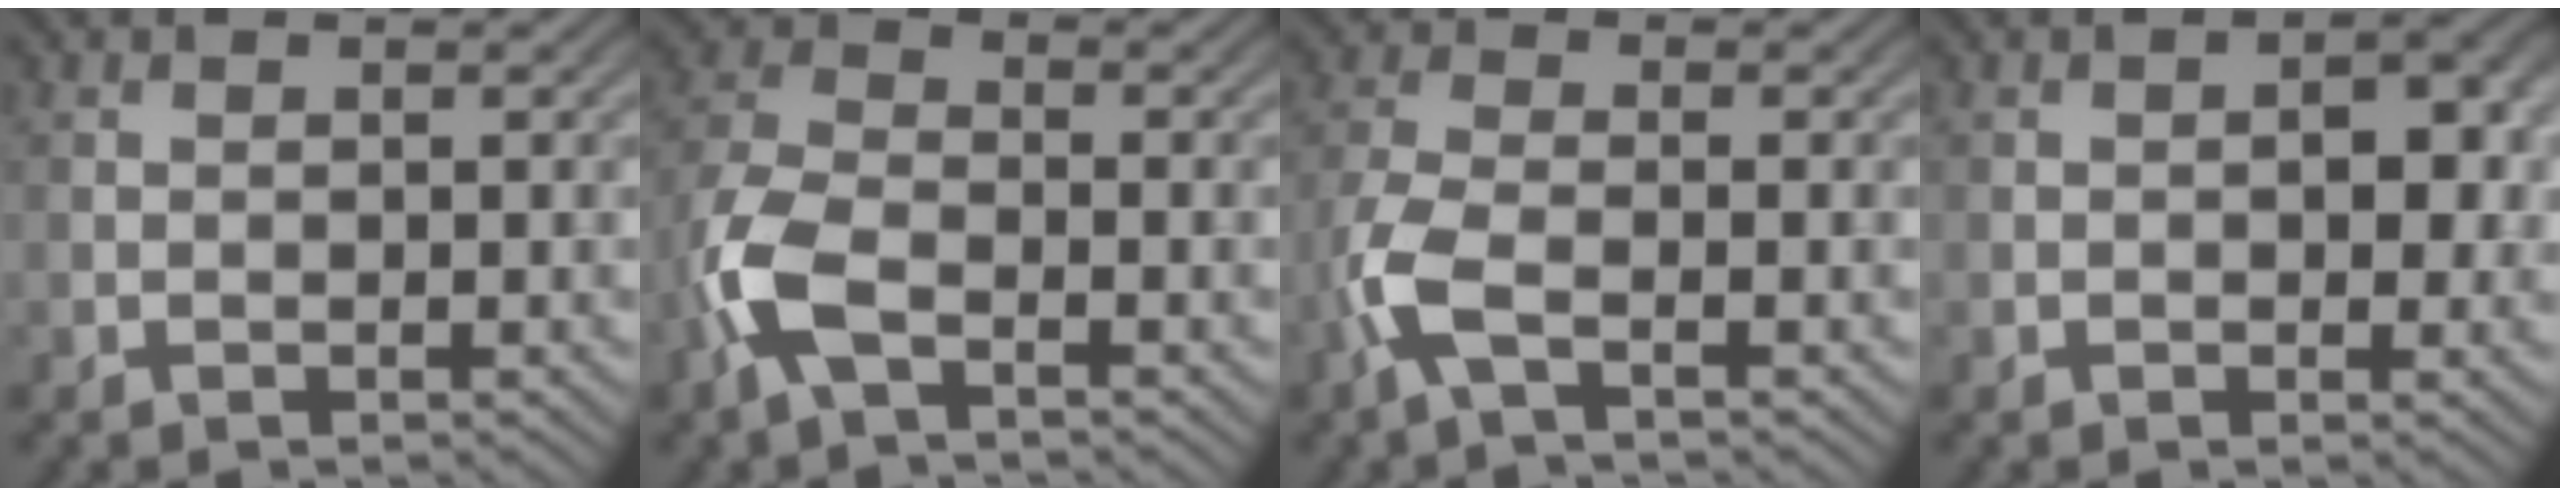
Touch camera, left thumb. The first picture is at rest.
{"total": 7.2, "force": [-3.4, 3.3, 5.4], "torque": [-0.137, -0.001, -0.091]}
{"total": 5.1, "force": [-2.4, 1.6, 4.2], "torque": [-0.107, -0.001, -0.064]}
{"total": 3.7, "force": [0.0, 2.1, 3.1], "torque": [-0.041, -0.002, -0.002]}